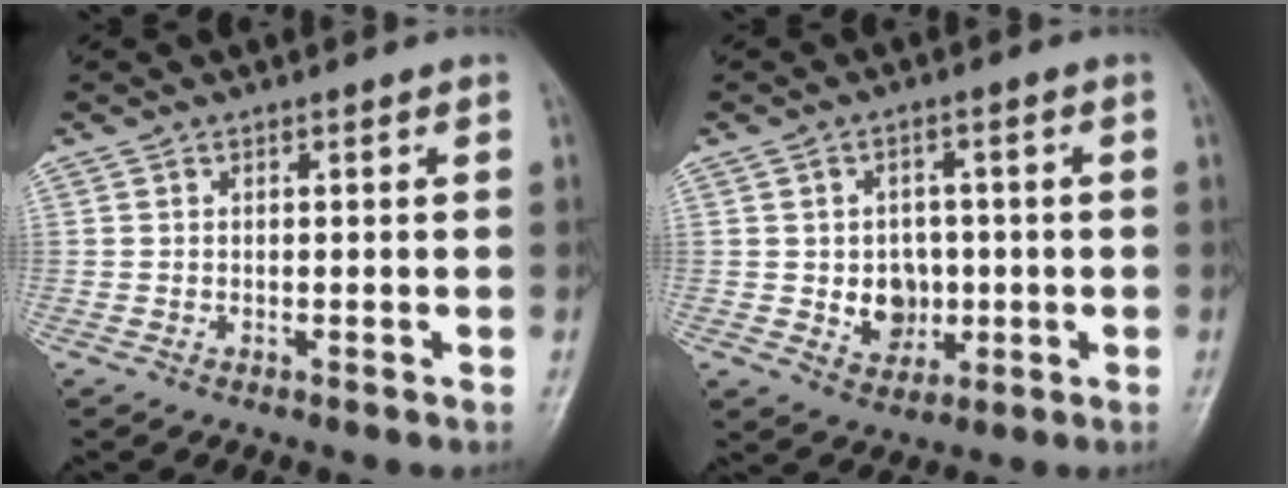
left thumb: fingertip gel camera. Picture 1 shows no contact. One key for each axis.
{"total": 6.6, "fx": -0.5, "fy": 5.5, "fz": 3.6, "tx": -0.020, "ty": 0.004, "tz": 0.000}